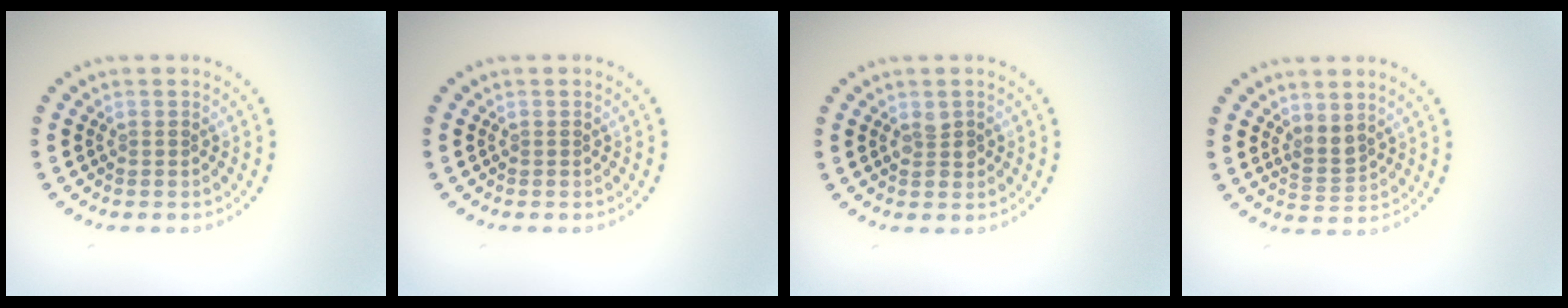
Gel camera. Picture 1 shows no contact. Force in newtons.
{"total": 0.0}
{"total": 1.2, "press": 1.2, "slide": 0.2}
{"total": 1.9, "press": 1.6, "slide": 1.1}